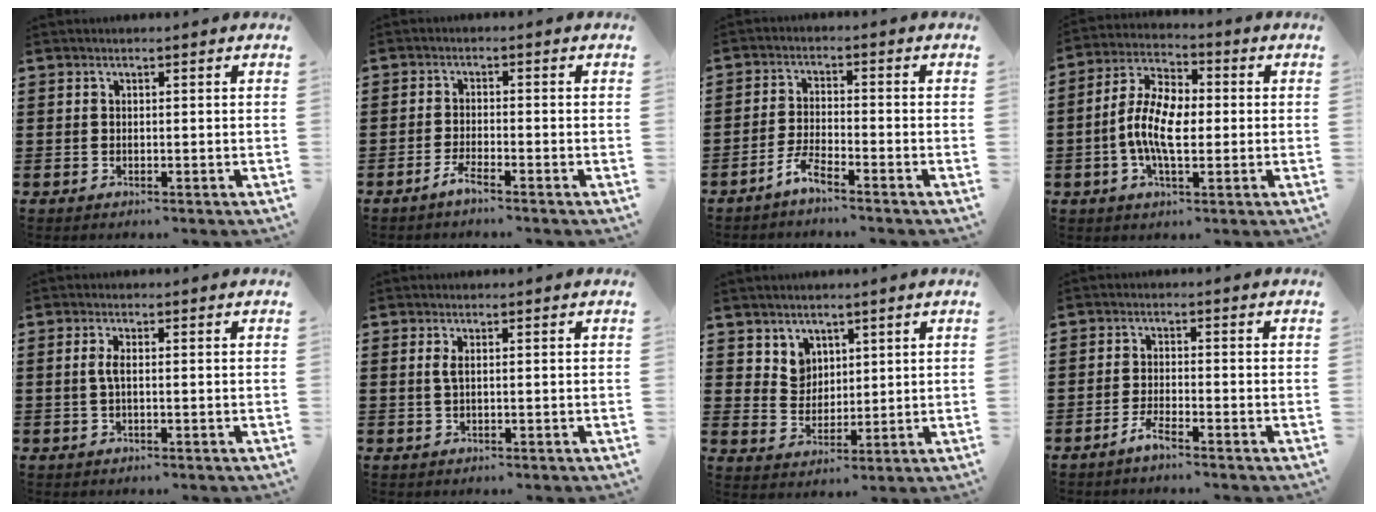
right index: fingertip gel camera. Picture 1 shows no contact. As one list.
[{"total": 2.3, "force": [-1.9, -0.2, 1.3], "torque": [-0.031, -0.004, -0.038]}, {"total": 3.7, "force": [-3.2, 0.0, 1.8], "torque": [-0.050, -0.002, -0.066]}, {"total": 8.8, "force": [-1.2, 4.1, 7.6], "torque": [-0.176, 0.000, -0.031]}, {"total": 2.0, "force": [-0.2, 0.3, 2.0], "torque": [-0.052, -0.006, -0.010]}, {"total": 1.2, "force": [0.1, 0.0, 1.2], "torque": [-0.024, -0.001, 0.001]}, {"total": 4.5, "force": [3.0, 3.3, 0.6], "torque": [-0.021, 0.003, 0.055]}, {"total": 2.6, "force": [-2.2, -0.1, 1.4], "torque": [-0.033, -0.003, -0.043]}]